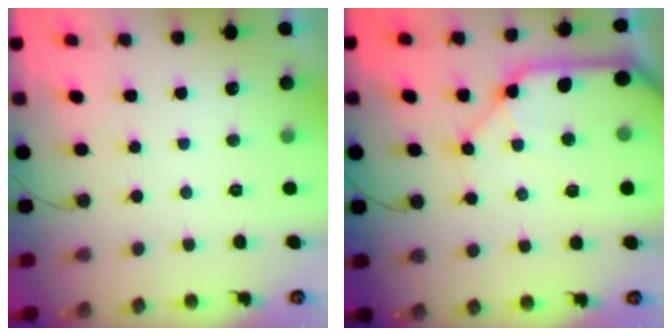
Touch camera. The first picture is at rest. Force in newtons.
{"total": 16.2, "press": 16.1, "slide": 2.5}